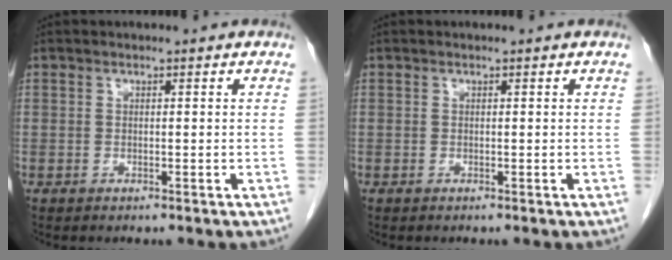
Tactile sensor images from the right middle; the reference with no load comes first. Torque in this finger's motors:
{"motor_torque": [0.24, -0.07, 0.05, 0.01]}